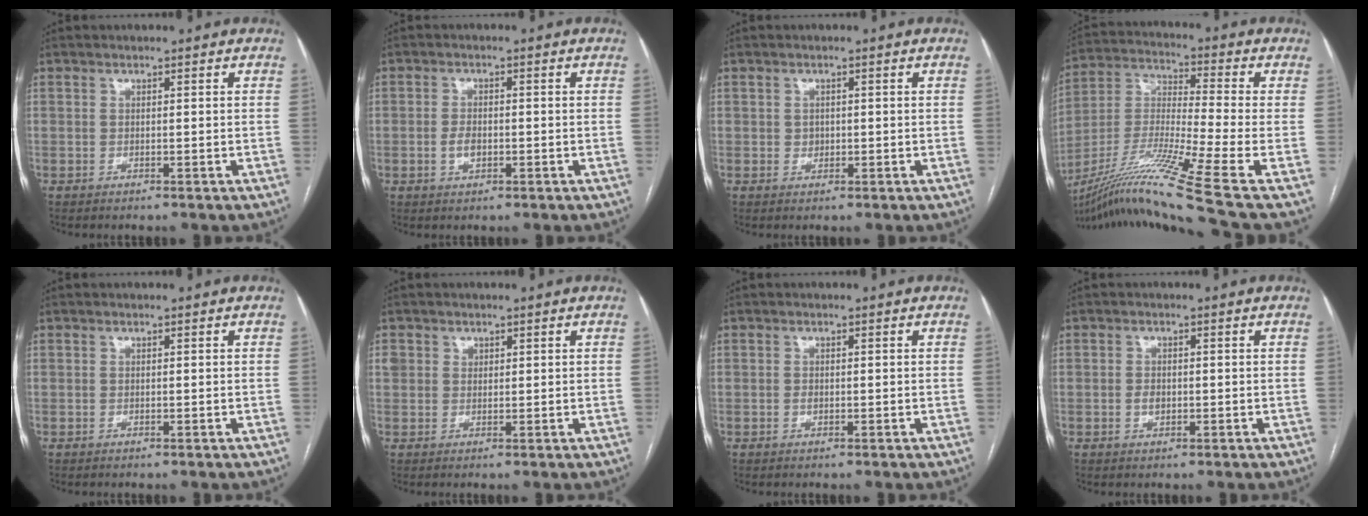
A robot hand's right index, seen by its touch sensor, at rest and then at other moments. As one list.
[{"total": 2.8, "force": [-0.6, 1.5, 2.2], "torque": [-0.042, 0.001, -0.010]}, {"total": 1.4, "force": [0.1, 1.2, 0.6], "torque": [-0.006, 0.001, 0.004]}, {"total": 18.2, "force": [-12.6, -3.2, 12.7], "torque": [-0.267, -0.018, -0.232]}, {"total": 0.0}, {"total": 3.4, "force": [1.3, 3.0, 0.9], "torque": [-0.019, 0.013, 0.030]}, {"total": 0.8, "force": [-0.1, 0.6, 0.6], "torque": [-0.011, 0.000, -0.002]}, {"total": 1.7, "force": [-0.3, 1.2, 1.3], "torque": [-0.021, 0.002, -0.003]}]